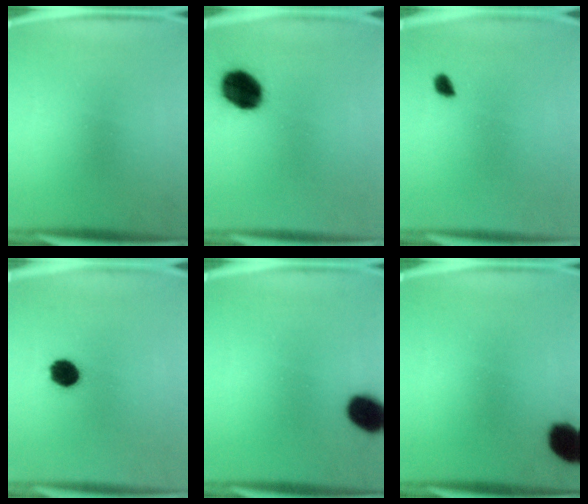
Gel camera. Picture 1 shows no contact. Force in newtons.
{"total": 11.8}
{"total": 1.7}
{"total": 6.3}
{"total": 9.1}
{"total": 7.6}